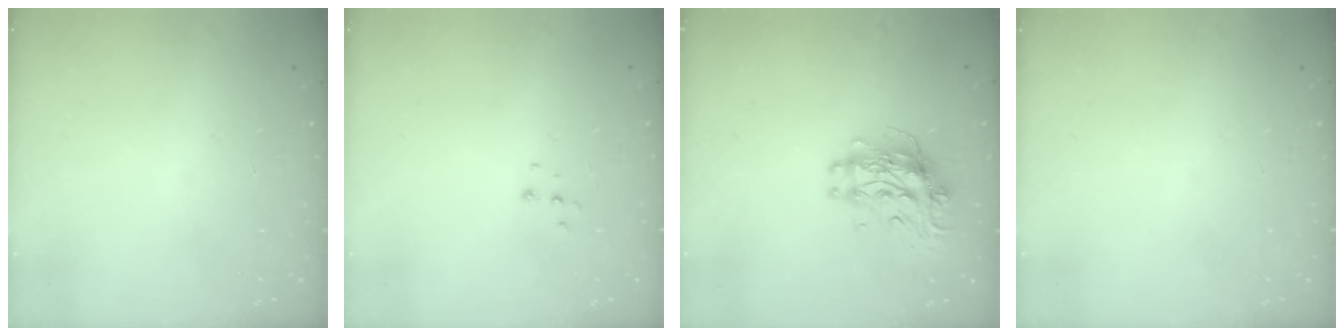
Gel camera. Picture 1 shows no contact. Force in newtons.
{"total": 4.9, "press": 4.9, "slide": 0.7}
{"total": 11.5, "press": 11.4, "slide": 0.9}
{"total": 0.0}